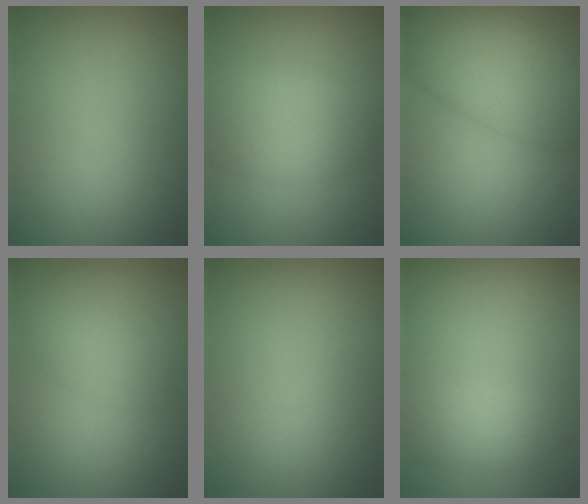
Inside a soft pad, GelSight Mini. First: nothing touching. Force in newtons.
{"total": 4.0, "press": 4.0, "slide": 0.3}
{"total": 7.9, "press": 7.9, "slide": 0.2}
{"total": 2.1, "press": 2.1, "slide": 0.0}
{"total": 0.0}
{"total": 2.1, "press": 2.1, "slide": 0.1}